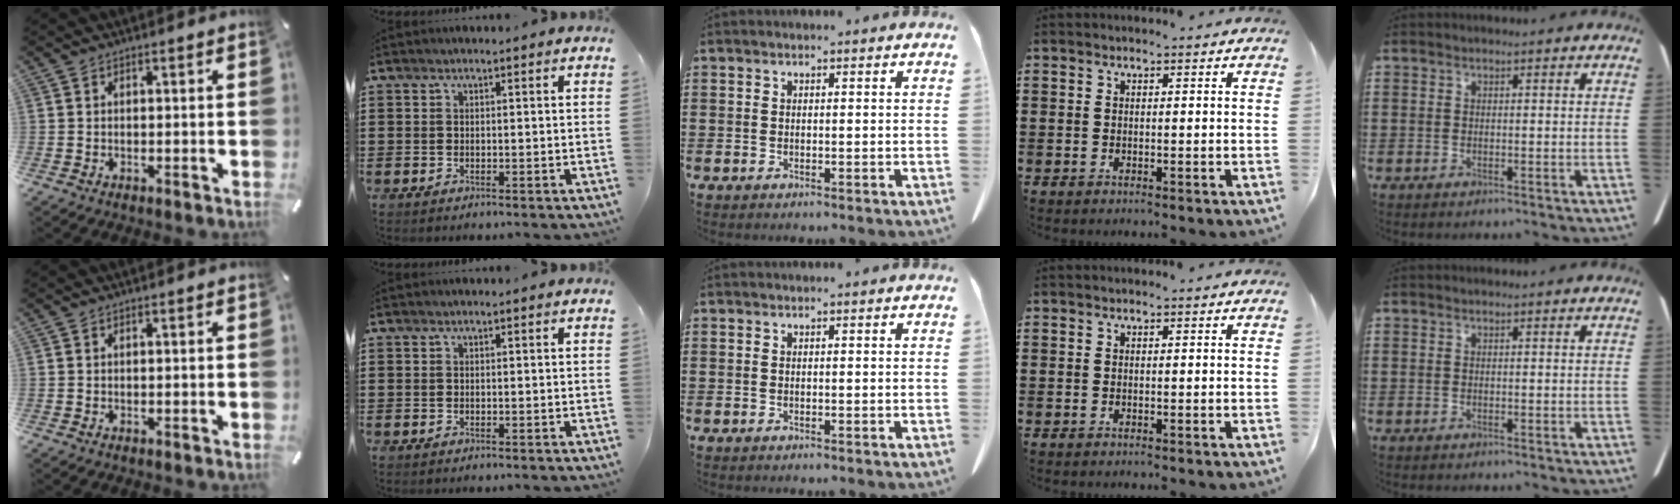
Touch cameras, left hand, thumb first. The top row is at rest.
{}